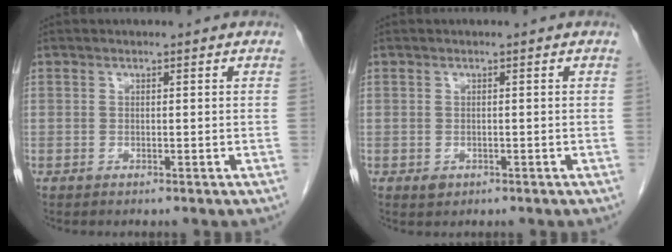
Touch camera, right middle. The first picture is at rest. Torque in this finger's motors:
{"motor_torque": [0.58, -0.16, 0.00, 0.02]}